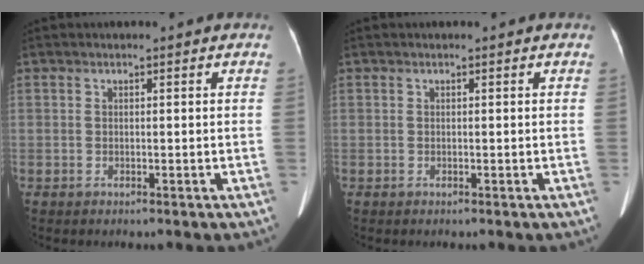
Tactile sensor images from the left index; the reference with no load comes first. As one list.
[{"total": 0.0}]